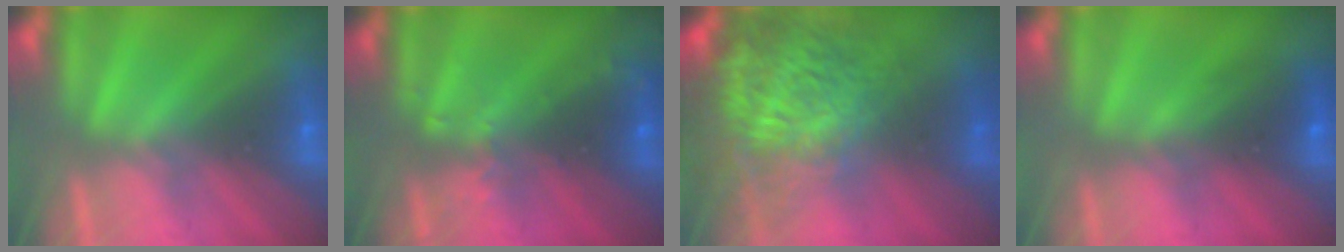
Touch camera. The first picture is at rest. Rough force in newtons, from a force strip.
{"total": 2.9}
{"total": 10.5}
{"total": 2.6}